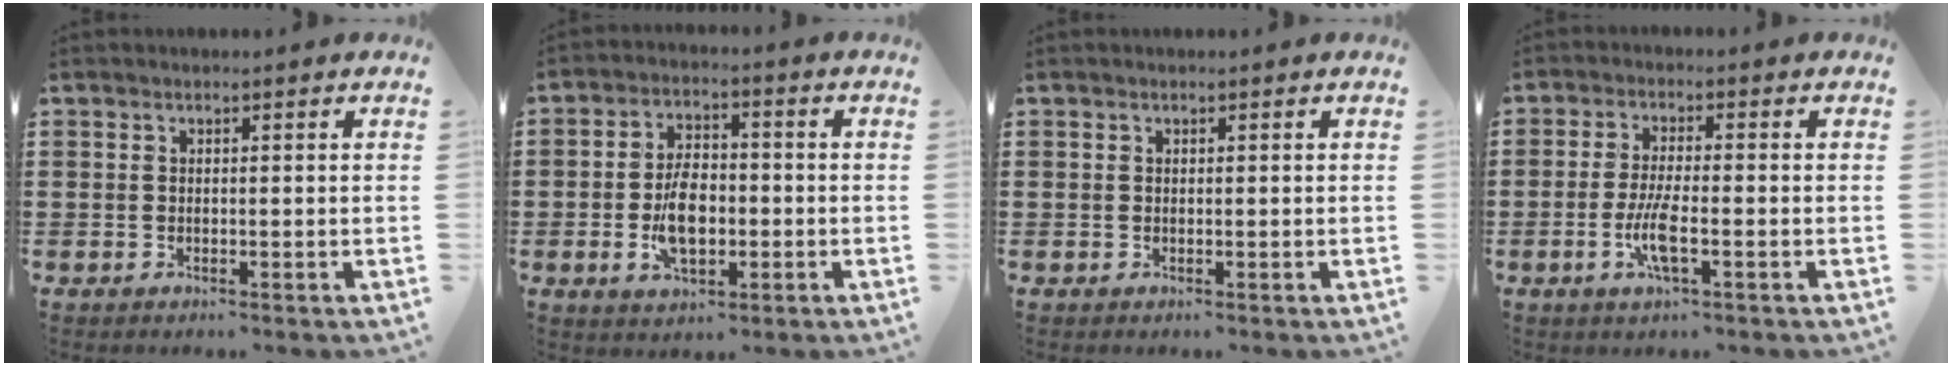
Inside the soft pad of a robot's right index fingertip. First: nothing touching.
{"total": 7.2, "force": [-1.4, 4.0, 5.9], "torque": [-0.116, 0.002, -0.028]}
{"total": 0.0}
{"total": 5.2, "force": [-1.7, 0.9, 4.8], "torque": [-0.101, -0.007, -0.036]}